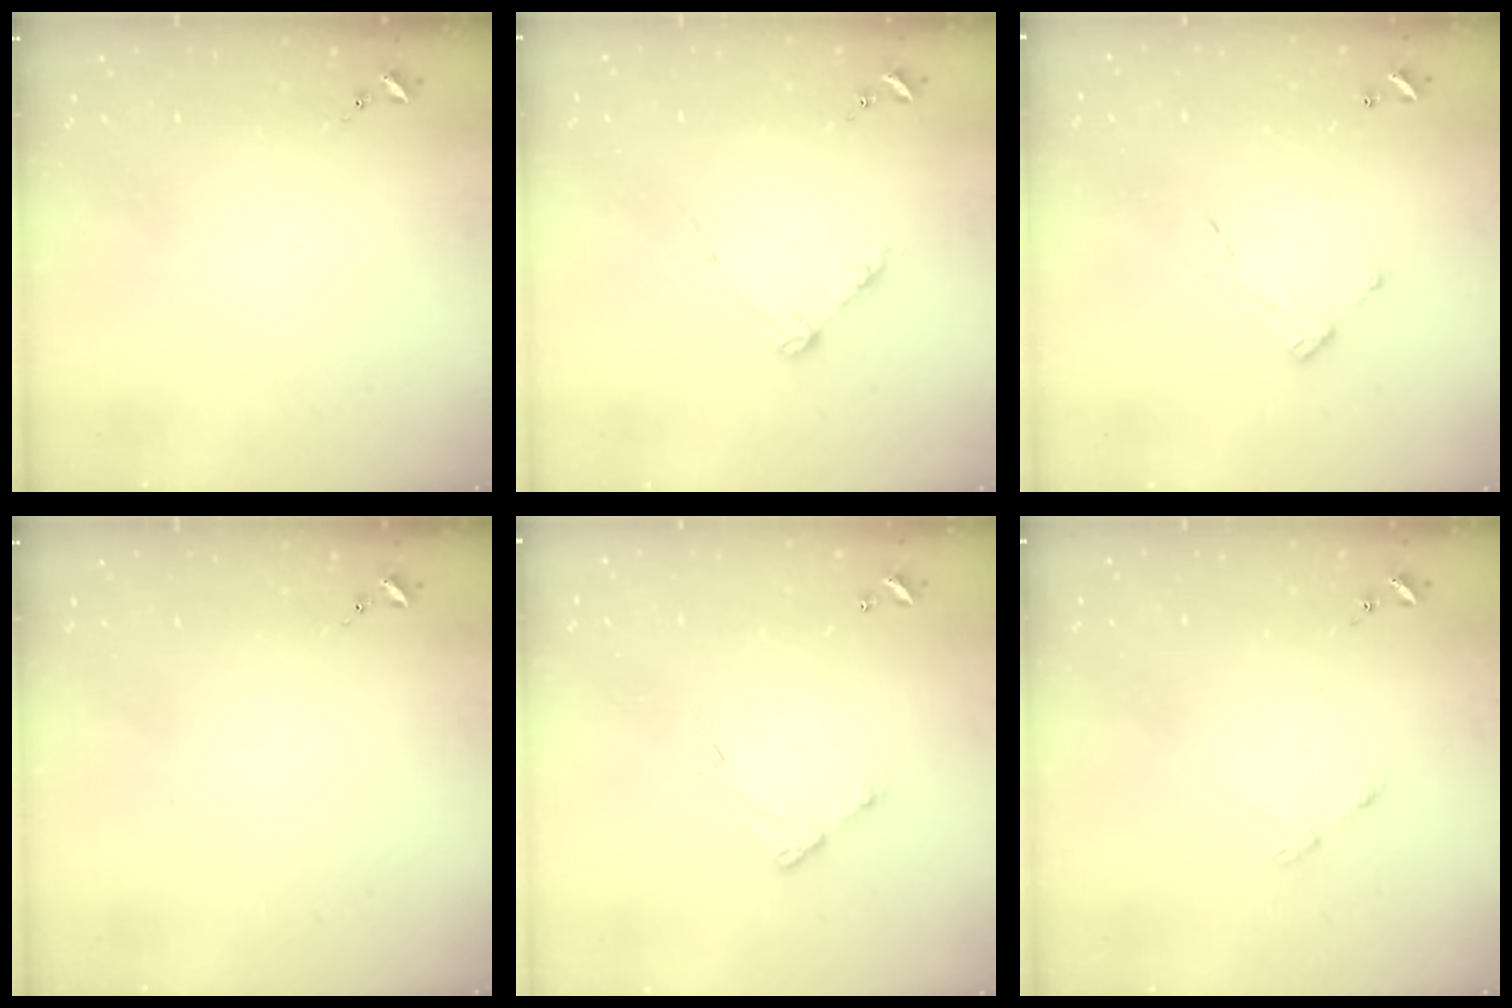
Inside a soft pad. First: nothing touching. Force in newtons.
{"total": 3.3, "press": 3.3, "slide": 0.5}
{"total": 6.1, "press": 6.1, "slide": 0.2}
{"total": 0.0}
{"total": 5.3, "press": 5.3, "slide": 0.4}
{"total": 2.5, "press": 2.4, "slide": 0.4}